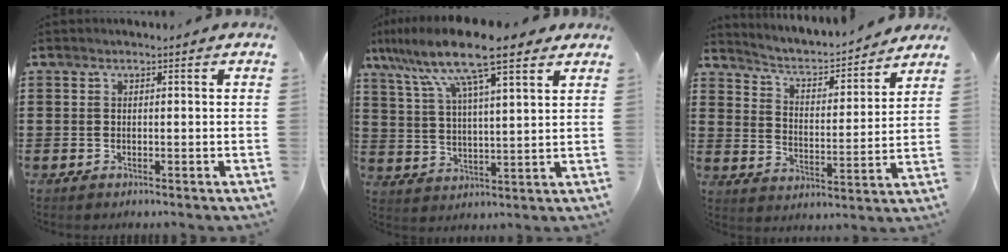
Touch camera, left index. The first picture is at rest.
{"total": 12.3, "force": [9.0, 1.9, 8.1], "torque": [-0.175, -0.023, 0.154]}
{"total": 3.5, "force": [3.2, 0.8, 1.3], "torque": [-0.045, -0.027, 0.044]}